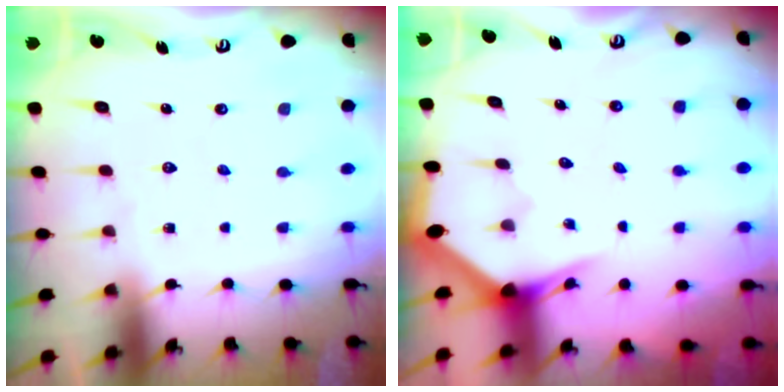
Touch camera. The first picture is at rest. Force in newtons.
{"total": 3.0, "press": 3.0, "slide": 0.1}